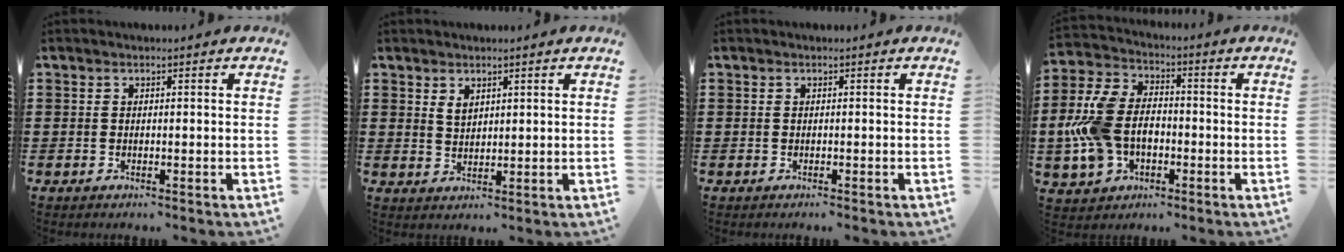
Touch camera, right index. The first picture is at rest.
{"total": 2.1, "force": [1.4, 0.9, 1.2], "torque": [-0.027, 0.002, 0.025]}
{"total": 0.0}
{"total": 10.1, "force": [-1.2, 7.1, 7.1], "torque": [-0.194, 0.007, -0.029]}